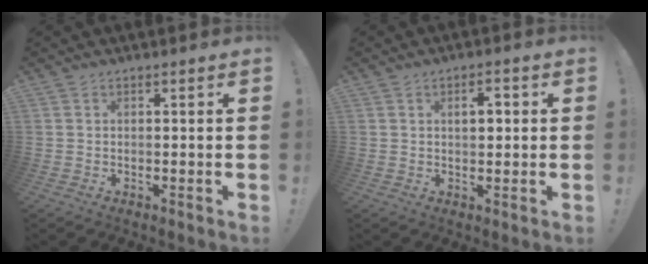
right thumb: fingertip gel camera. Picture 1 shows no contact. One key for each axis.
{"total": 3.8, "fx": 0.8, "fy": 2.0, "fz": 3.1, "tx": -0.044, "ty": 0.004, "tz": 0.005}